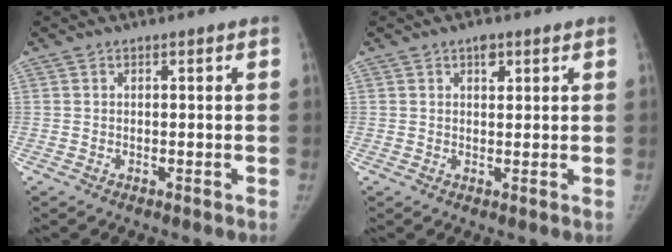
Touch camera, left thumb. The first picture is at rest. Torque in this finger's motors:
{"motor_torque": [0.25, 0.19, 0.73, 0.11, 0.12]}